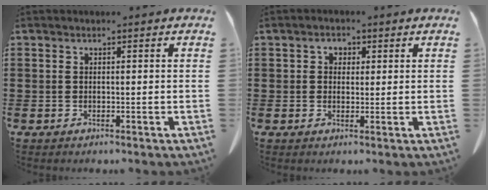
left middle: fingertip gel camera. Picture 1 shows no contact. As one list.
[{"total": 1.6, "force": [0.3, 1.4, 0.7], "torque": [-0.018, 0.008, 0.004]}]